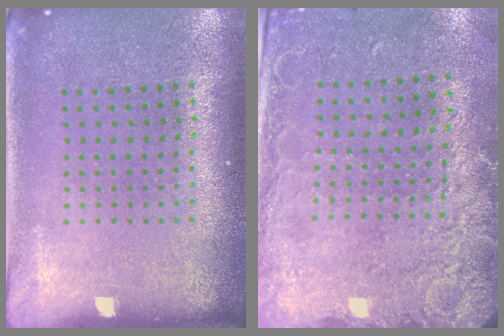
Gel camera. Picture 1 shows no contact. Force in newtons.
{"total": 2.5, "press": 1.9, "slide": 1.6}